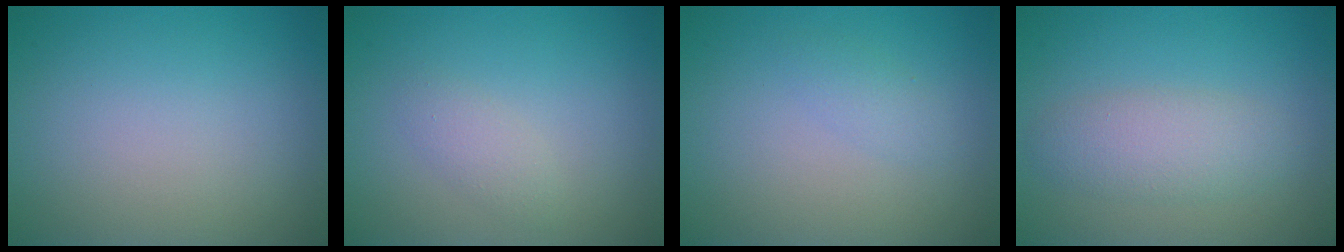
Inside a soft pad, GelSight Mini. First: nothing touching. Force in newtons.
{"total": 1.4, "press": 1.4, "slide": 0.1}
{"total": 1.2, "press": 1.2, "slide": 0.0}
{"total": 3.1, "press": 3.1, "slide": 0.0}